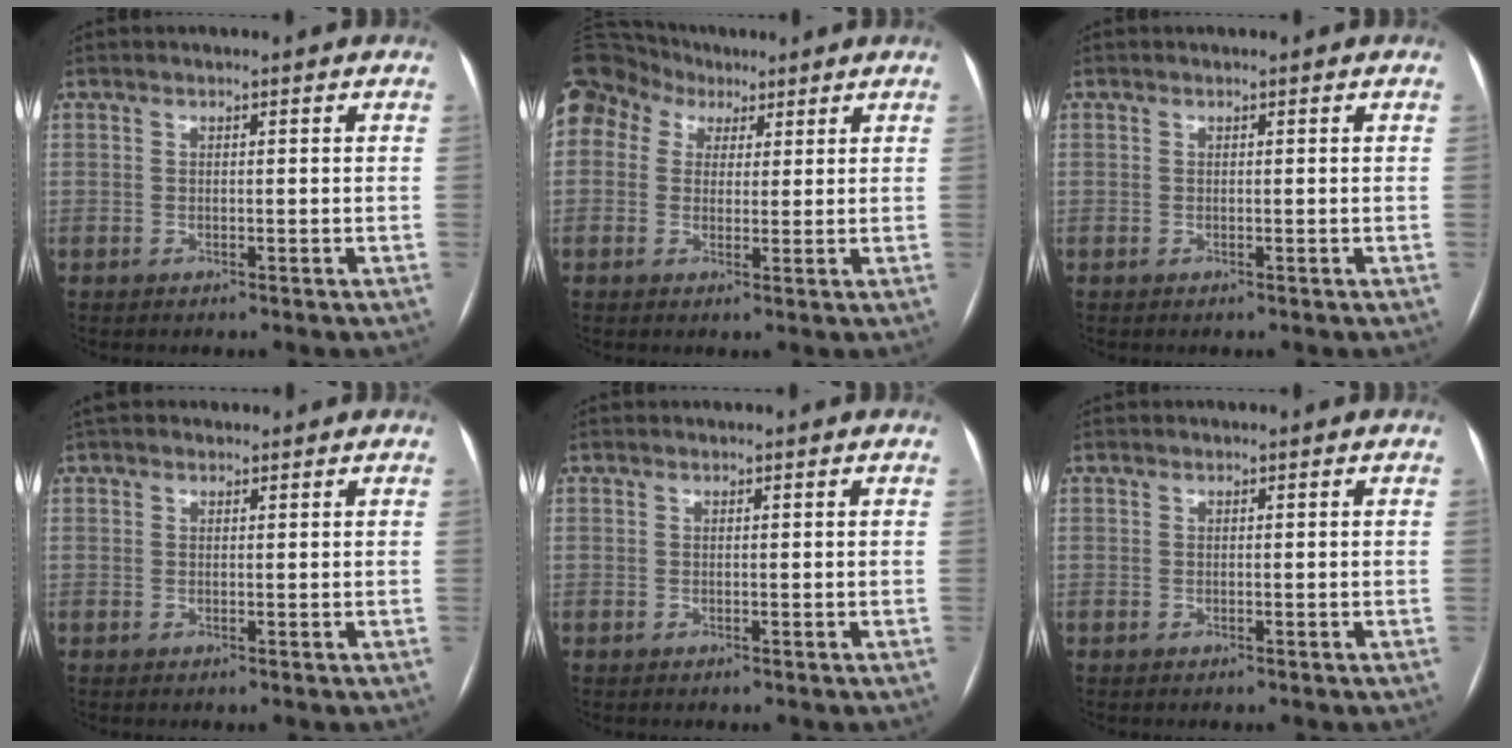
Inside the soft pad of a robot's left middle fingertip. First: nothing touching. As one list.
[{"total": 18.7, "force": [9.1, 14.6, 7.3], "torque": [-0.233, 0.103, 0.176]}, {"total": 0.0}, {"total": 3.6, "force": [3.1, 1.6, 1.1], "torque": [-0.015, 0.036, 0.051]}, {"total": 0.6, "force": [0.6, 0.0, 0.1], "torque": [-0.005, 0.015, 0.017]}, {"total": 0.0}]